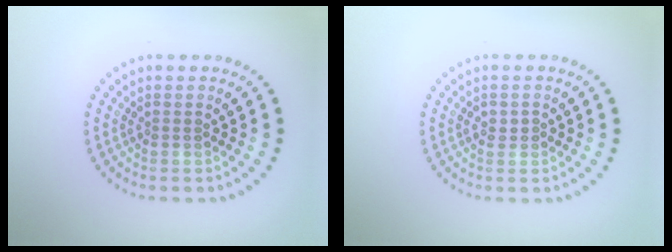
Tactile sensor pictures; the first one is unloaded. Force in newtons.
{"total": 1.1, "press": 1.1, "slide": 0.4}